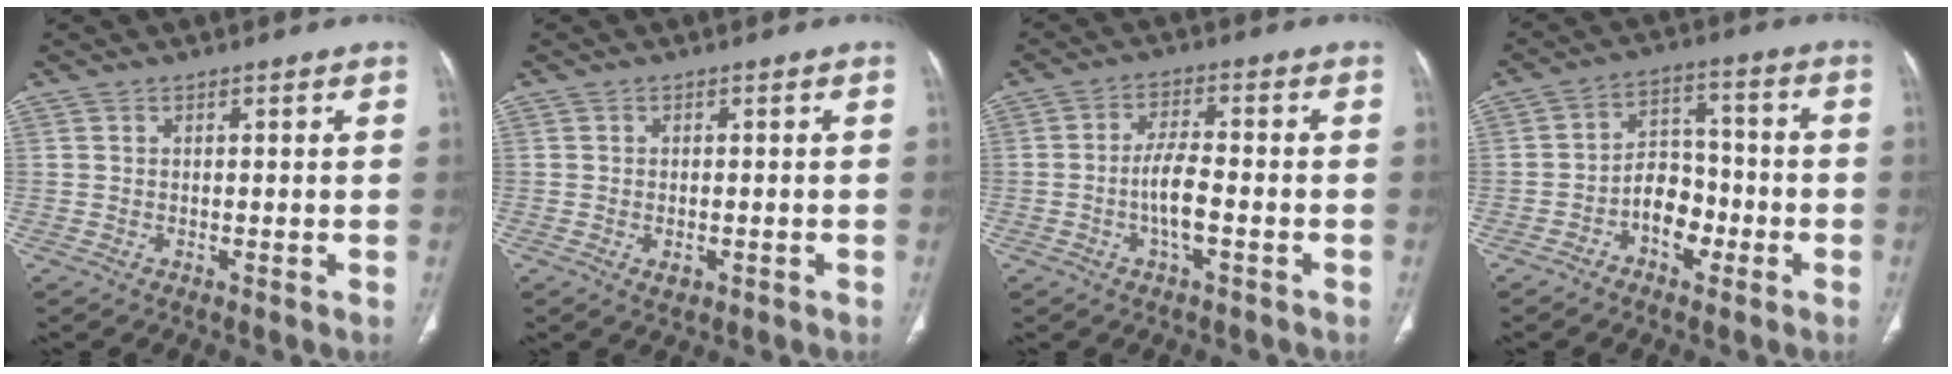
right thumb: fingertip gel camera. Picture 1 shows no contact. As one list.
[{"total": 1.9, "force": [-0.8, 1.2, 1.2], "torque": [-0.014, 0.004, -0.006]}, {"total": 6.0, "force": [-1.9, 1.9, 5.3], "torque": [-0.105, 0.016, -0.036]}, {"total": 8.0, "force": [-3.4, 5.6, 4.6], "torque": [-0.040, 0.043, -0.063]}]